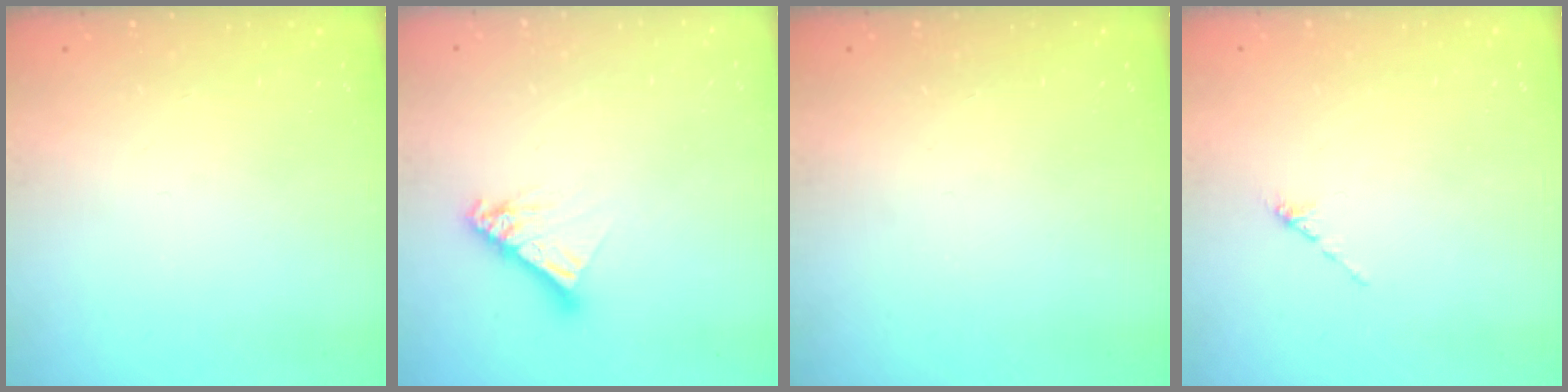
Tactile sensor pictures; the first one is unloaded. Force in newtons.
{"total": 9.5, "press": 9.5, "slide": 0.7}
{"total": 0.0}
{"total": 0.0}